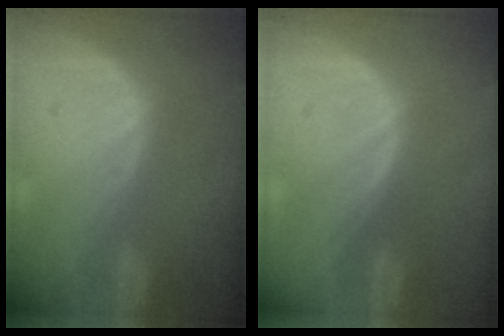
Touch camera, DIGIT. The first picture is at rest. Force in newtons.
{"total": 0.0}